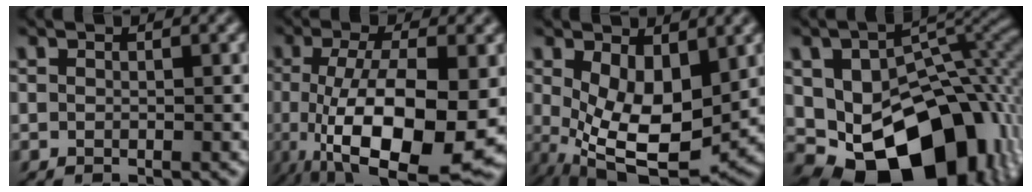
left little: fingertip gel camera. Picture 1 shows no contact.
{"total": 11.7, "force": [-2.6, 4.0, 10.7], "torque": [-0.190, -0.021, -0.036]}
{"total": 8.0, "force": [0.3, 4.3, 6.7], "torque": [-0.136, -0.023, 0.021]}
{"total": 17.1, "force": [-4.1, 11.7, 11.8], "torque": [-0.172, -0.028, -0.047]}